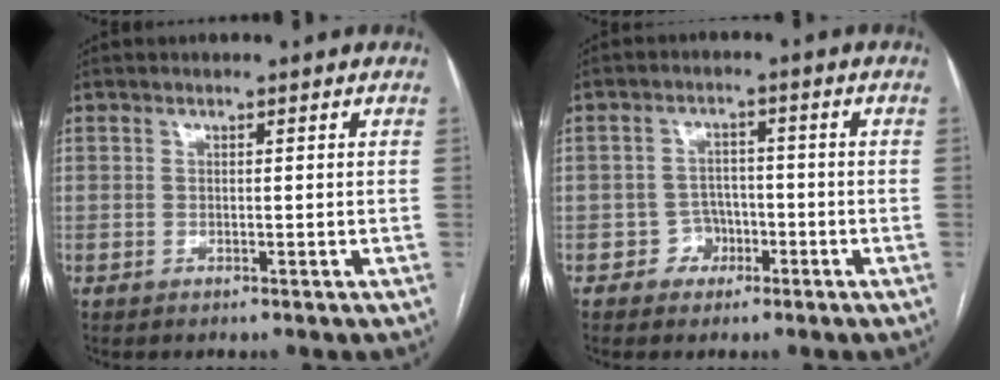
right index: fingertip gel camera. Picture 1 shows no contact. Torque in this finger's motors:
{"motor_torque": [-0.11, 0.11, -0.41, -0.16]}